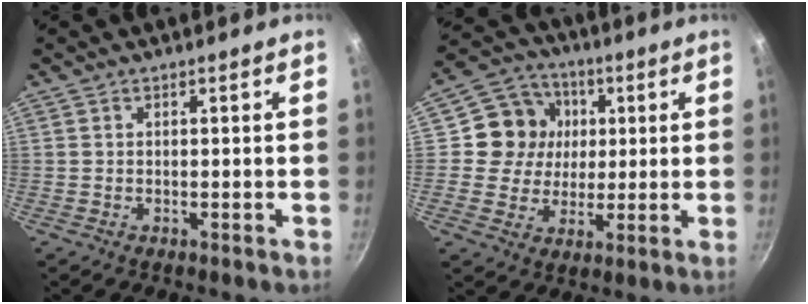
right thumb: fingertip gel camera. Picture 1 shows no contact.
{"total": 11.2, "force": [2.1, 10.4, 3.7], "torque": [-0.033, 0.005, 0.022]}